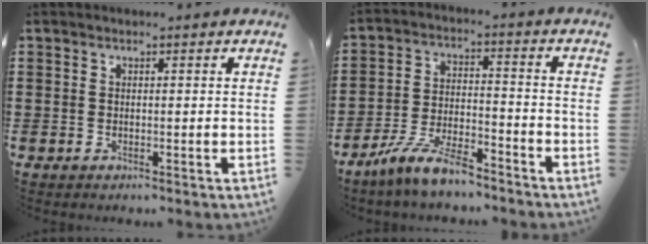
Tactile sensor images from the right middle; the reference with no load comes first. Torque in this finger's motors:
{"motor_torque": [2.14, 0.00, 0.22, 0.13]}